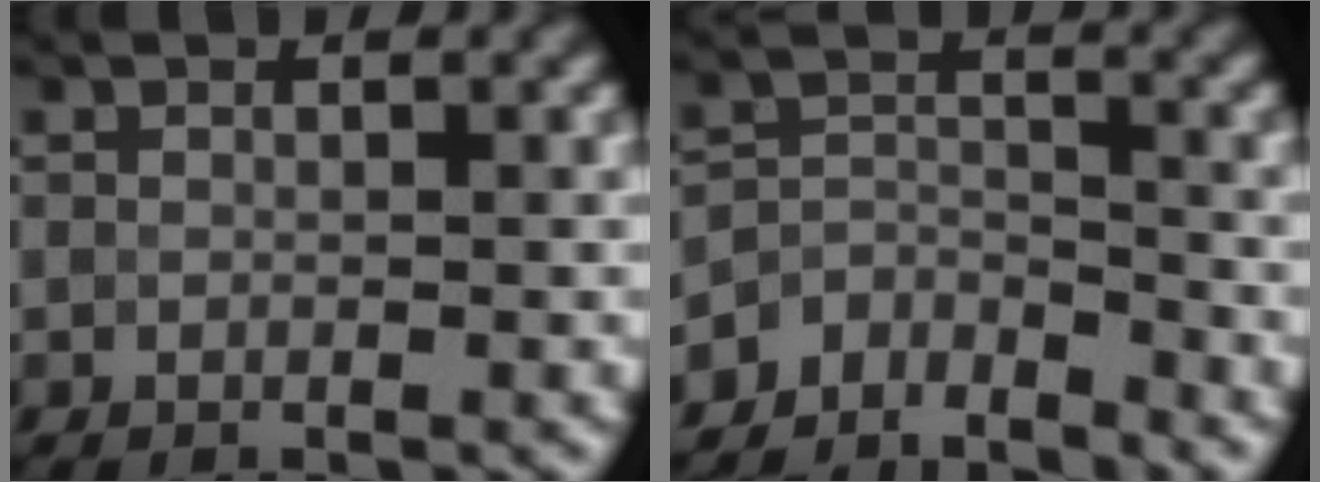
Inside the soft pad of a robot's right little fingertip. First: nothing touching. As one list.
[{"total": 4.2, "force": [-3.8, 1.6, 0.6], "torque": [-0.002, 0.001, -0.078]}]